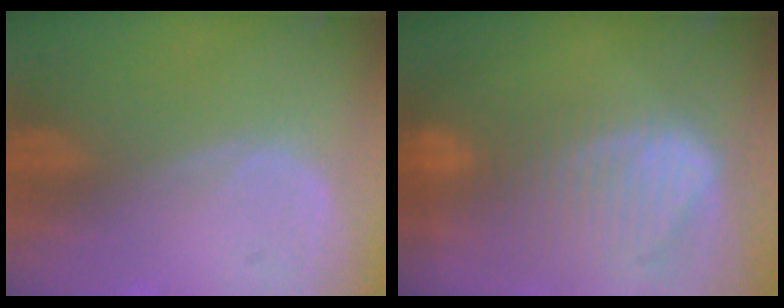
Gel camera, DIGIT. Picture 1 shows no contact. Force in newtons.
{"total": 10.5, "press": 9.0, "slide": 5.3}